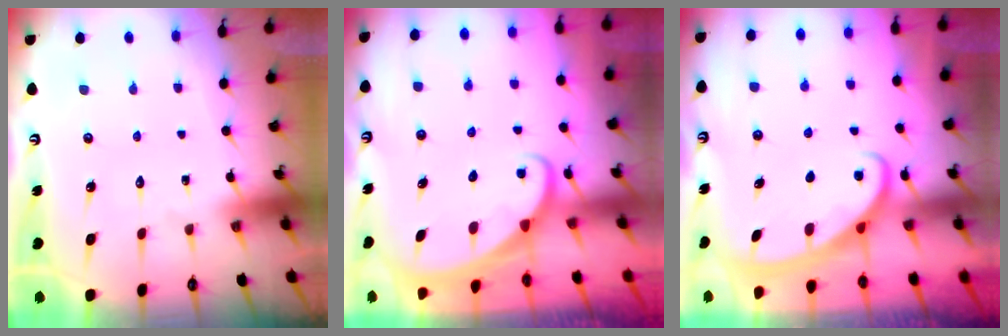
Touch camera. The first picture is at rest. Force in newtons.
{"total": 1.8, "press": 1.8, "slide": 0.1}
{"total": 2.9, "press": 2.8, "slide": 0.4}